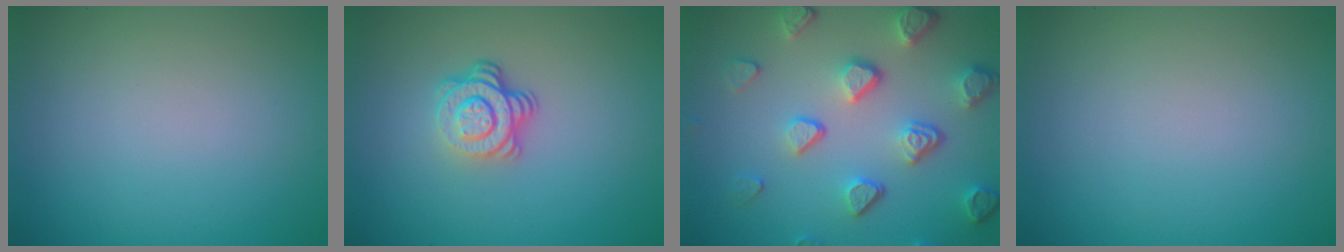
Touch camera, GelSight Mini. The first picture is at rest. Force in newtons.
{"total": 3.9, "press": 2.7, "slide": 2.8}
{"total": 5.2, "press": 4.1, "slide": 3.2}
{"total": 0.0}